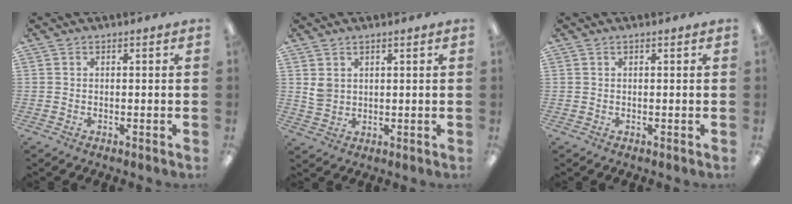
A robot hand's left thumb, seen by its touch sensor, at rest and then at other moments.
{"total": 3.1, "force": [1.5, 2.4, 1.3], "torque": [-0.029, 0.001, 0.029]}
{"total": 0.0}